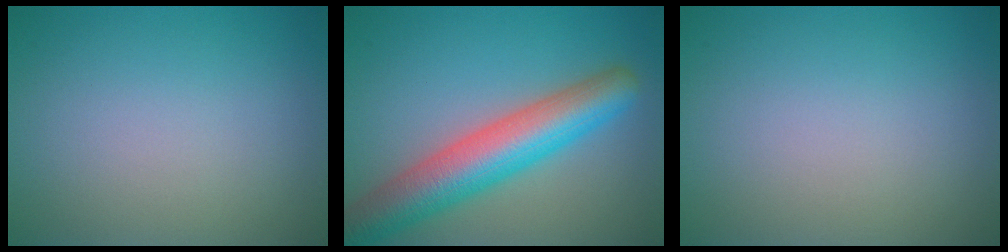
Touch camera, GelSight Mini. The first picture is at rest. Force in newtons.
{"total": 8.2, "press": 8.2, "slide": 0.3}
{"total": 0.0}